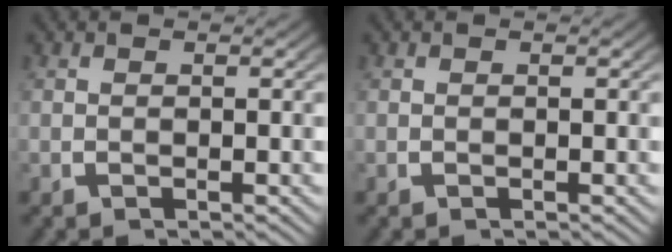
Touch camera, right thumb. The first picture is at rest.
{"total": 0.0}